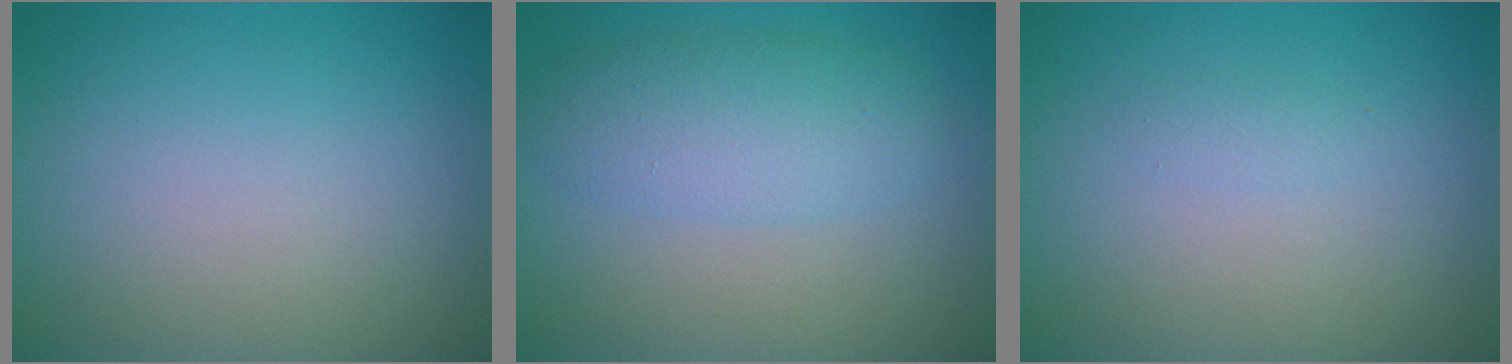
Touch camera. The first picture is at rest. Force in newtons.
{"total": 4.3, "press": 4.3, "slide": 0.1}
{"total": 0.6, "press": 0.6, "slide": 0.0}